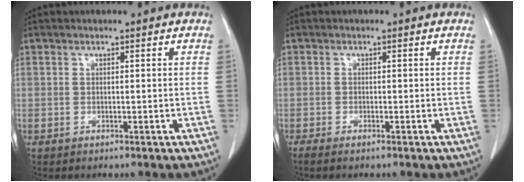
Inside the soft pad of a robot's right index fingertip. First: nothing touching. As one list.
[{"total": 0.9, "force": [-0.6, 0.0, 0.6], "torque": [-0.012, -0.001, -0.012]}]